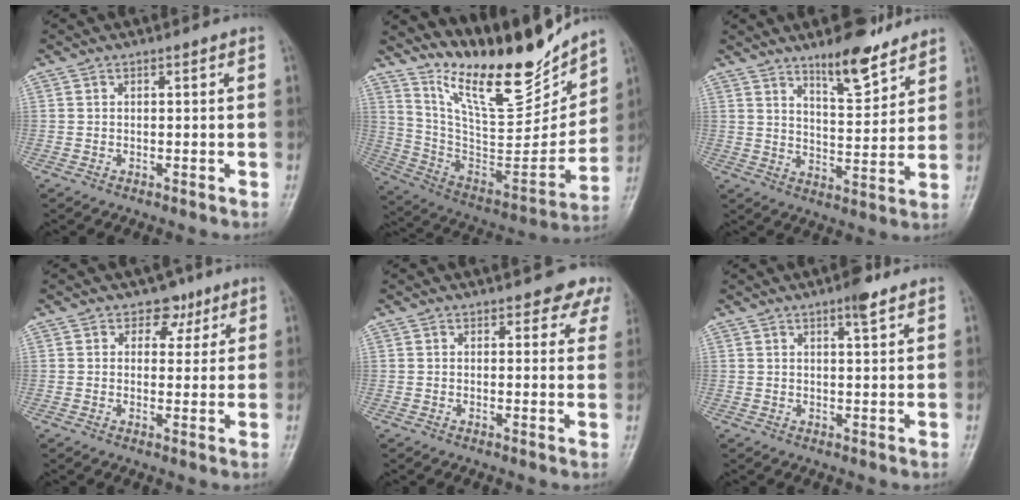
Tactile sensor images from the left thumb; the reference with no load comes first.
{"total": 22.0, "force": [17.2, 6.5, 12.2], "torque": [-0.150, -0.105, 0.303]}
{"total": 9.6, "force": [7.2, 2.9, 5.6], "torque": [-0.072, -0.060, 0.121]}
{"total": 4.2, "force": [2.5, 3.3, 0.9], "torque": [0.018, -0.009, 0.033]}
{"total": 5.3, "force": [4.5, 2.5, 0.8], "torque": [0.032, -0.022, 0.032]}
{"total": 3.3, "force": [2.3, 0.8, 2.3], "torque": [-0.028, -0.013, 0.032]}